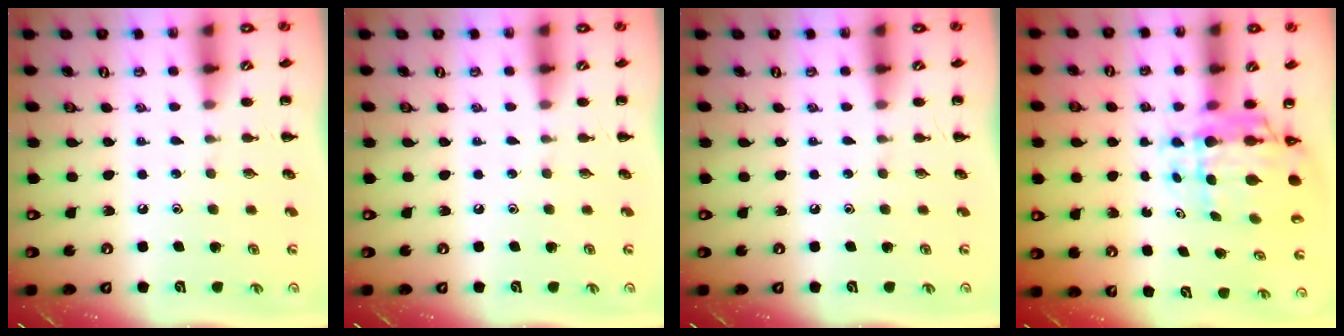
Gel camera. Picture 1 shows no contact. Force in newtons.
{"total": 0.0}
{"total": 0.0}
{"total": 7.1, "press": 6.7, "slide": 2.5}